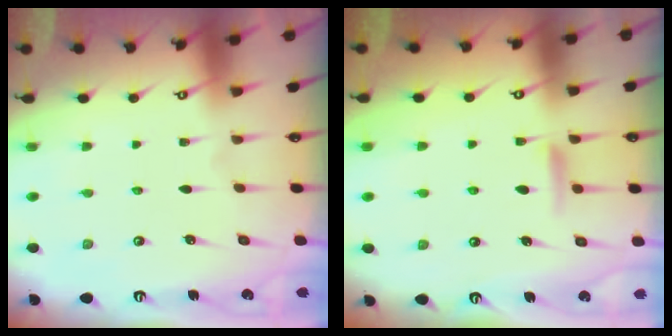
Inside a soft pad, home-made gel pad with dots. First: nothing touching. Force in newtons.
{"total": 7.2, "press": 7.1, "slide": 0.8}